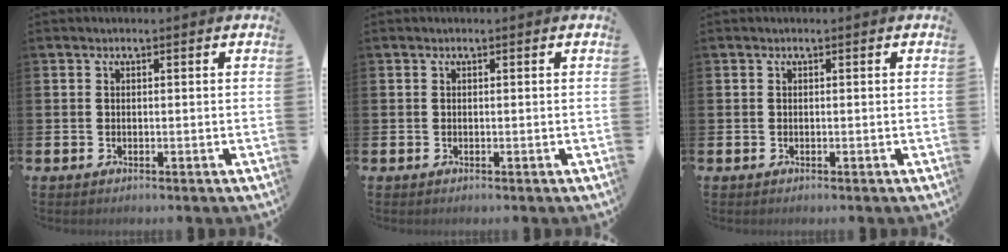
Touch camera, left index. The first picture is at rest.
{"total": 0.0}
{"total": 0.0}